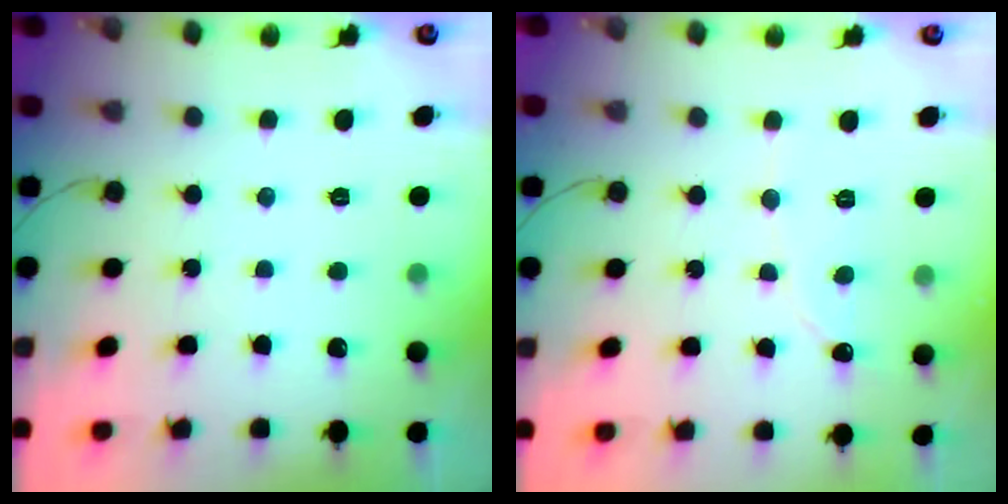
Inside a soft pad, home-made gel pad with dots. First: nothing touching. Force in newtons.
{"total": 2.2, "press": 2.2, "slide": 0.2}